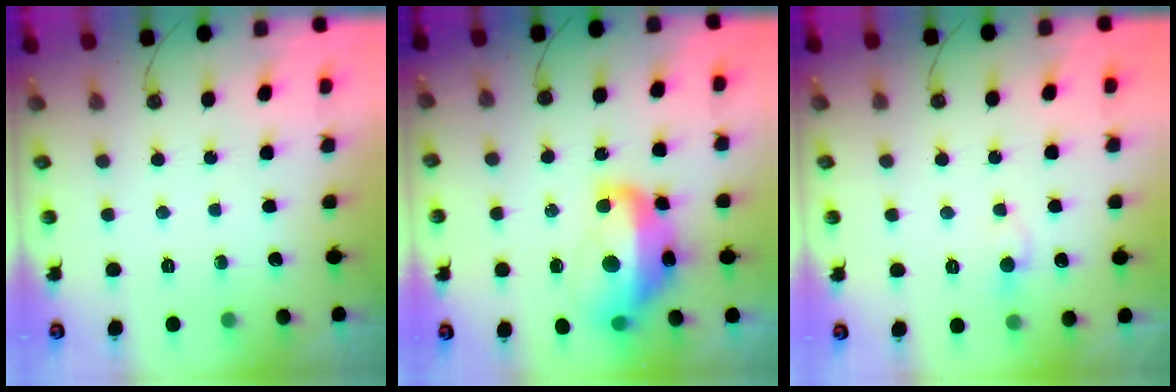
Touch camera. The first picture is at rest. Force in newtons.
{"total": 10.6, "press": 10.4, "slide": 2.2}
{"total": 1.5, "press": 1.4, "slide": 0.7}